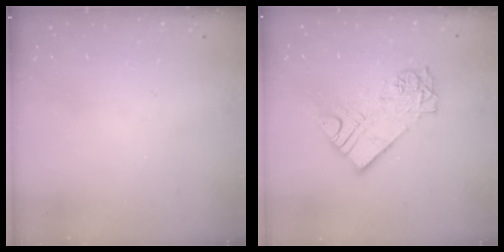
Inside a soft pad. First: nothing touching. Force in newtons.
{"total": 11.4, "press": 11.3, "slide": 0.9}